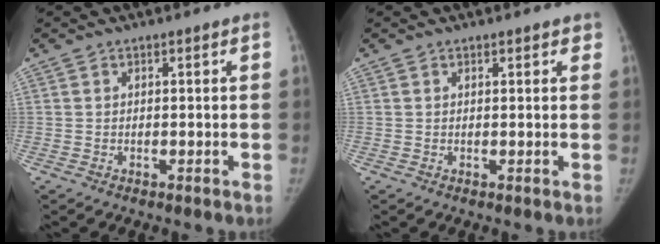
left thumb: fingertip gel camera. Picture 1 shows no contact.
{"total": 1.4, "force": [1.1, 0.6, 0.6], "torque": [0.003, -0.002, 0.011]}